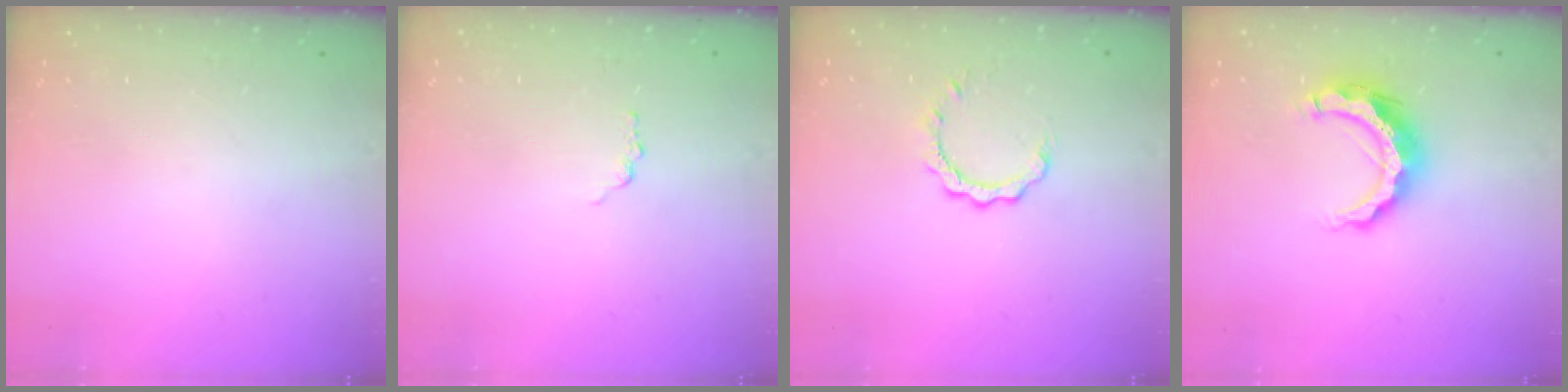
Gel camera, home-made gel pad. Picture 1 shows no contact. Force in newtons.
{"total": 1.2, "press": 1.2, "slide": 0.2}
{"total": 3.8, "press": 3.8, "slide": 0.4}
{"total": 10.5, "press": 10.5, "slide": 0.6}